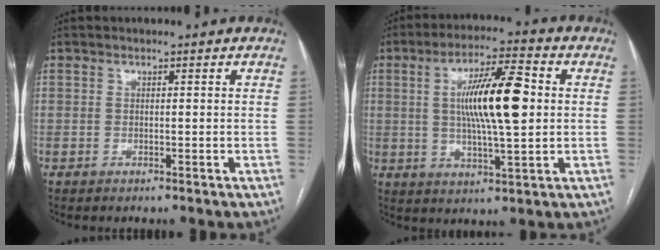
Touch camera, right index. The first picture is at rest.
{"total": 12.8, "force": [1.7, 2.0, 12.6], "torque": [-0.221, 0.011, 0.027]}